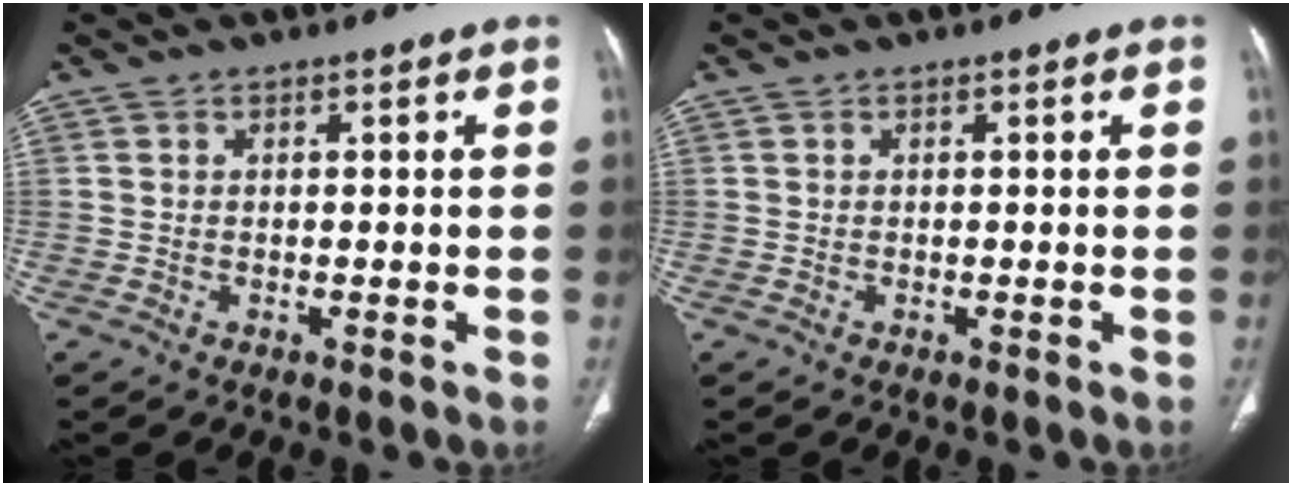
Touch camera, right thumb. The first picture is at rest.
{"total": 0.0}